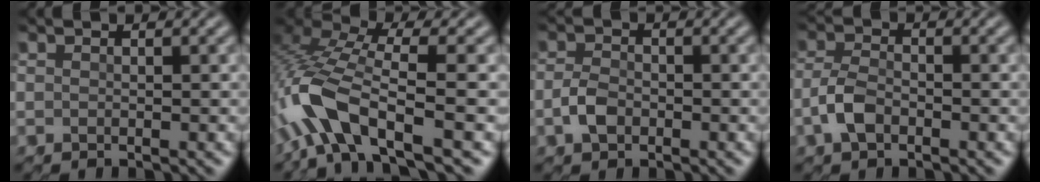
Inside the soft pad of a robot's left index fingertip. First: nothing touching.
{"total": 7.6, "force": [-3.8, 1.5, 6.4], "torque": [-0.153, 0.012, -0.088]}
{"total": 1.9, "force": [-1.2, 0.9, 1.2], "torque": [-0.030, 0.004, -0.026]}
{"total": 2.7, "force": [-1.7, 1.0, 1.7], "torque": [-0.047, 0.005, -0.039]}